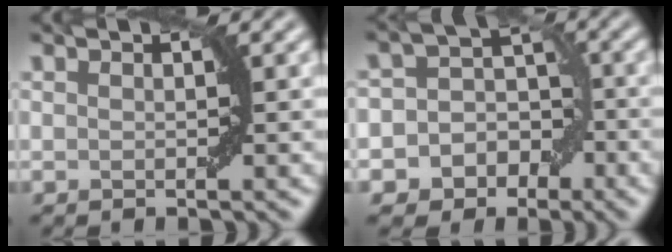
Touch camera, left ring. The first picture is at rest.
{"total": 7.3, "force": [-3.0, 6.4, 1.6], "torque": [-0.008, 0.017, -0.068]}